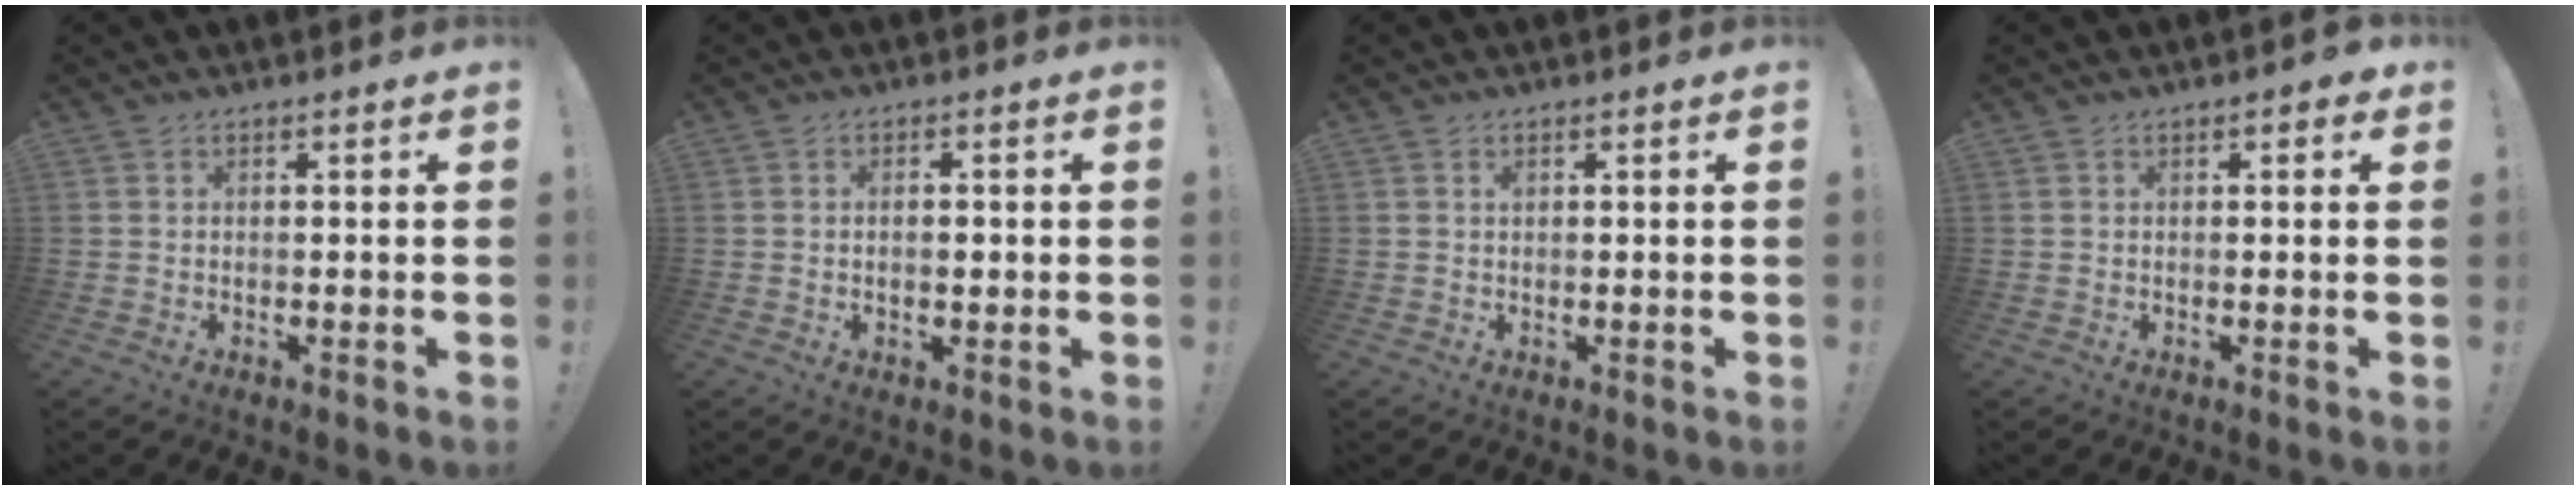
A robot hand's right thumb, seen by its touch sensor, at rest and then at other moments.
{"total": 2.0, "force": [-0.3, 1.0, 1.7], "torque": [-0.019, 0.003, -0.009]}
{"total": 0.6, "force": [0.3, 0.5, -0.1], "torque": [0.009, 0.000, 0.005]}
{"total": 1.6, "force": [0.6, 0.9, 1.2], "torque": [-0.007, -0.002, 0.007]}